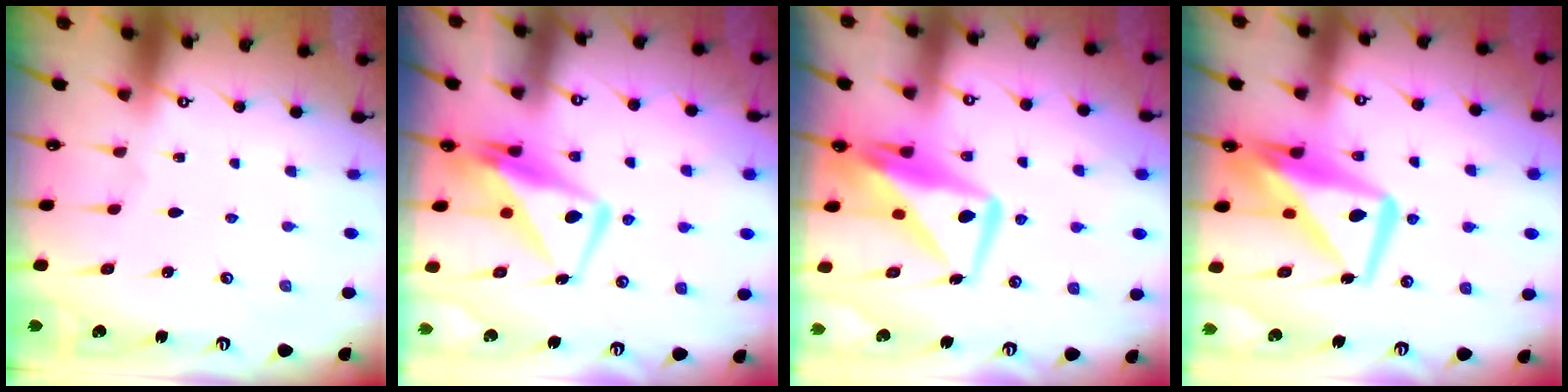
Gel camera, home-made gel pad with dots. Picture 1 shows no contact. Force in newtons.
{"total": 11.5, "press": 11.4, "slide": 1.2}
{"total": 11.3, "press": 11.3, "slide": 1.0}
{"total": 12.5, "press": 12.4, "slide": 1.4}